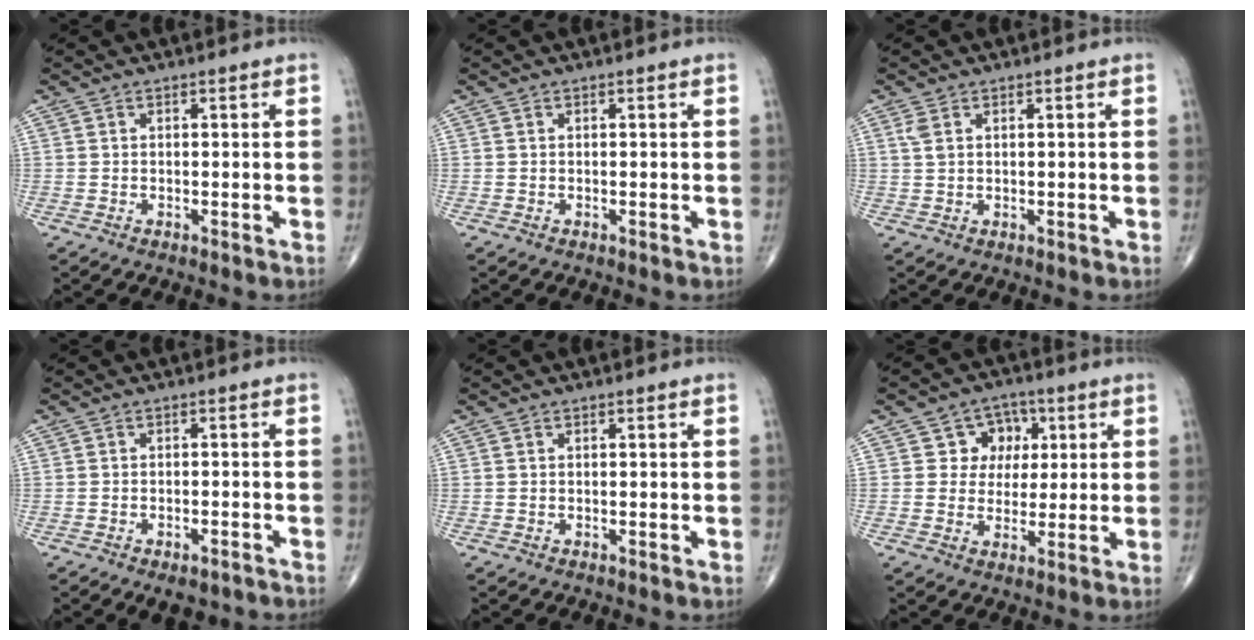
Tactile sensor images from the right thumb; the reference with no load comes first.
{"total": 0.0}
{"total": 1.8, "force": [0.8, 0.8, 1.4], "torque": [-0.034, 0.009, 0.025]}
{"total": 4.1, "force": [-2.8, 2.1, 2.1], "torque": [-0.024, 0.017, -0.034]}
{"total": 0.0}
{"total": 6.9, "force": [2.1, 6.1, 2.4], "torque": [0.007, 0.002, 0.028]}